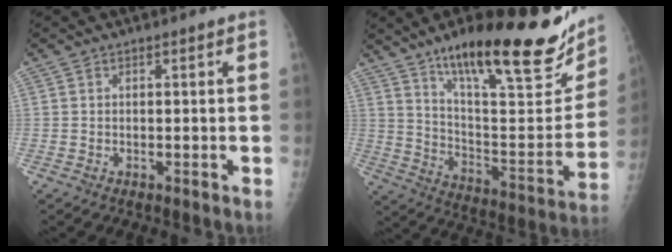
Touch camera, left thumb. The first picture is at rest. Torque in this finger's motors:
{"motor_torque": [0.63, 0.06, 1.43, -1.34, 0.22]}